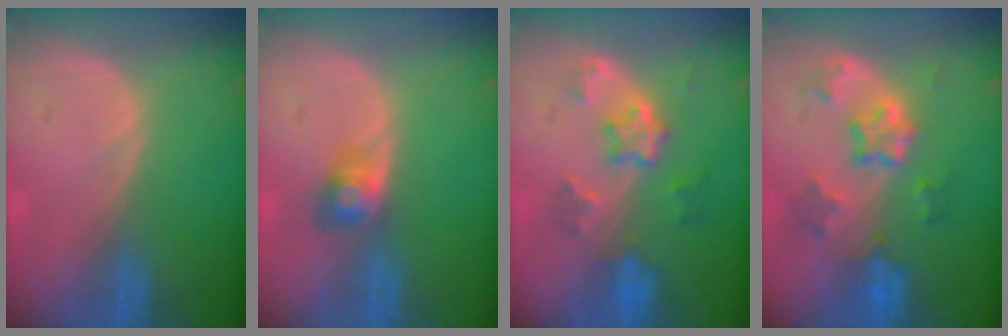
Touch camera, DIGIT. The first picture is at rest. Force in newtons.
{"total": 2.9, "press": 2.9, "slide": 0.0}
{"total": 6.1, "press": 5.5, "slide": 2.7}
{"total": 7.1, "press": 6.4, "slide": 3.2}